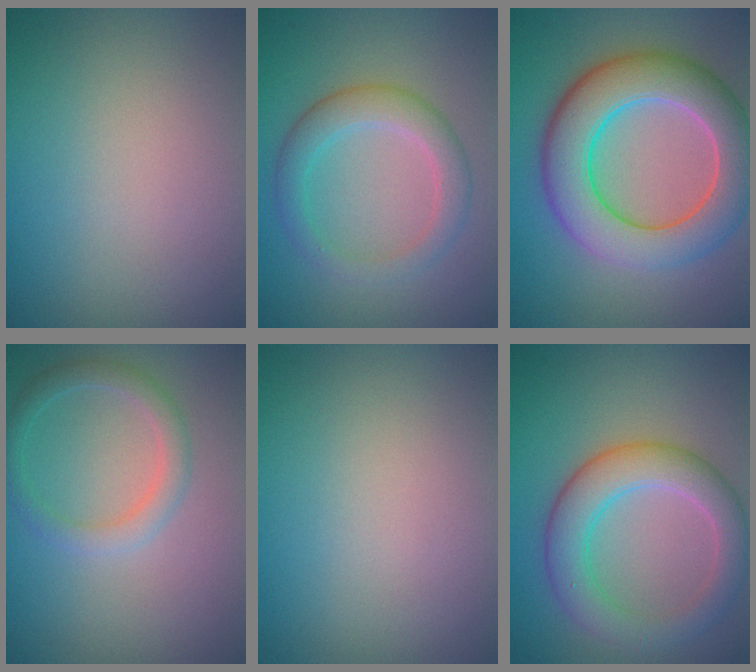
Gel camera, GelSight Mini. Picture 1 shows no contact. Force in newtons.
{"total": 3.5, "press": 3.4, "slide": 0.3}
{"total": 9.2, "press": 9.2, "slide": 0.4}
{"total": 2.2, "press": 2.2, "slide": 0.1}
{"total": 0.0}
{"total": 5.4, "press": 5.4, "slide": 0.3}